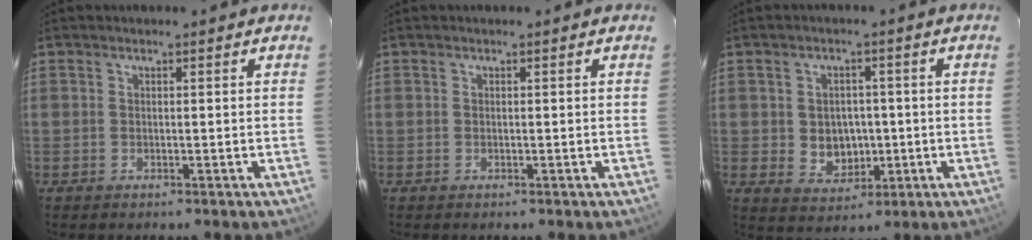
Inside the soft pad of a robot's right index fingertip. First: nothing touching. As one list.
[{"total": 0.0}, {"total": 6.4, "force": [-0.5, 5.6, 3.1], "torque": [-0.061, 0.004, 0.010]}]